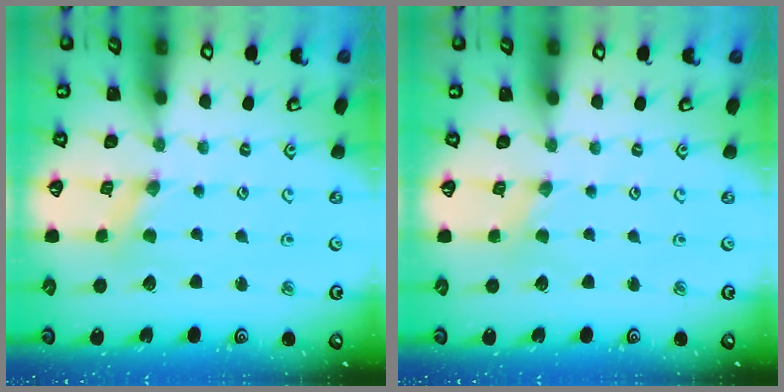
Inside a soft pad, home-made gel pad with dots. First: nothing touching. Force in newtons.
{"total": 0.0}